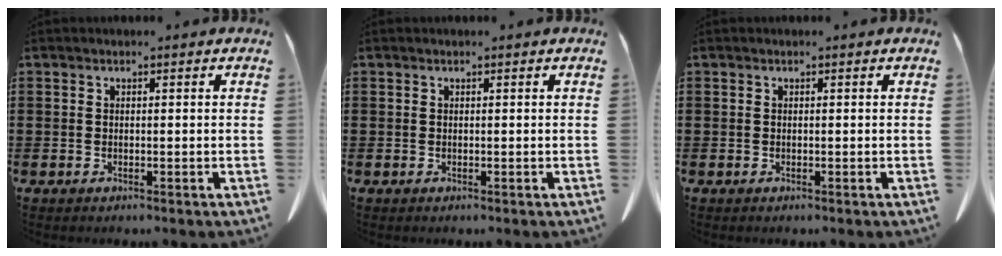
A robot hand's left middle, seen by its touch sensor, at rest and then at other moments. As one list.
[{"total": 0.0}, {"total": 0.0}]